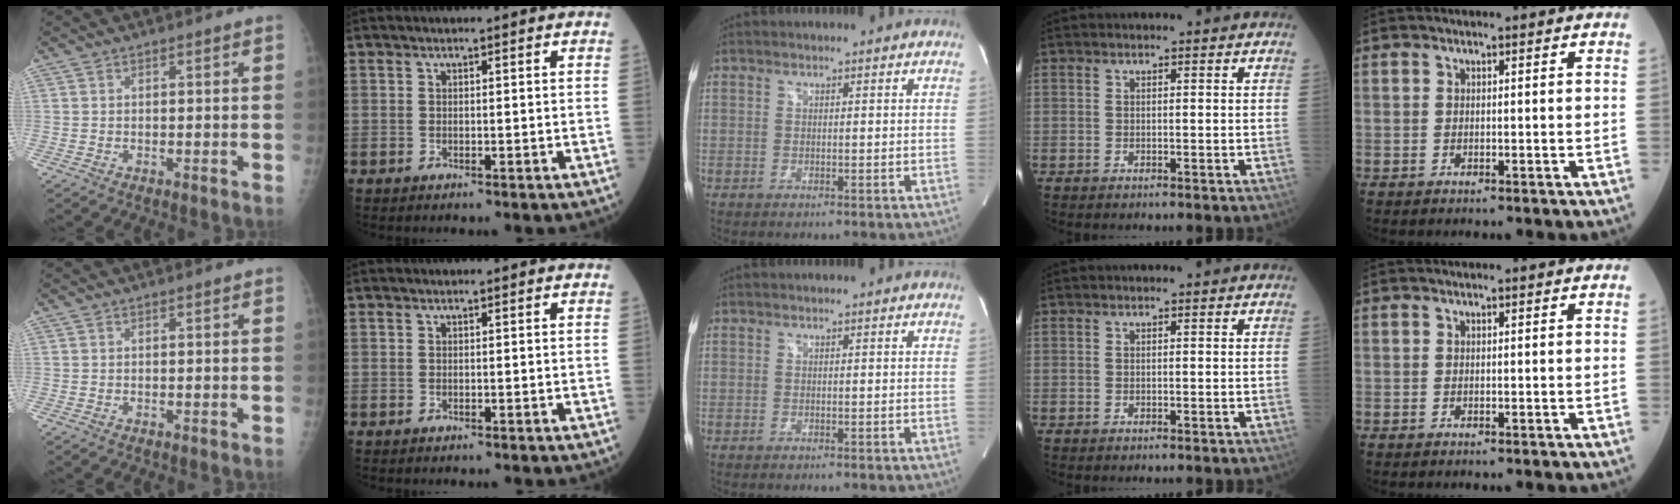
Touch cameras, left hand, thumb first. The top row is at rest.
{}